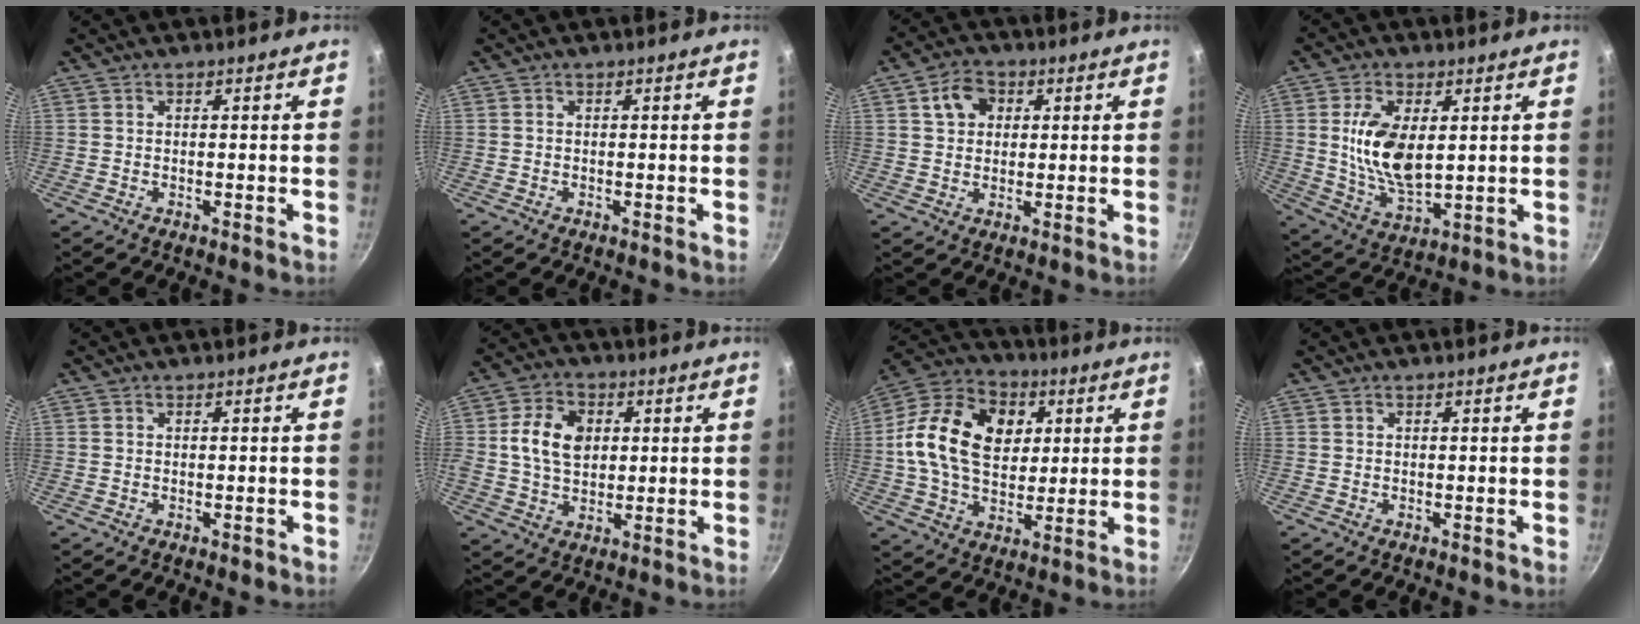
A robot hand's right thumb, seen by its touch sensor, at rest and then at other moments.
{"total": 0.0}
{"total": 6.0, "force": [1.9, 4.8, 3.1], "torque": [-0.032, 0.008, 0.026]}
{"total": 12.2, "force": [2.1, 6.4, 10.2], "torque": [-0.188, -0.016, 0.047]}
{"total": 0.6, "force": [-0.4, 0.3, 0.3], "torque": [-0.003, 0.000, -0.006]}
{"total": 10.1, "force": [1.7, 7.4, 6.7], "torque": [-0.104, 0.006, 0.022]}
{"total": 19.5, "force": [3.5, 14.0, 13.0], "torque": [-0.202, 0.013, 0.048]}
{"total": 0.0}